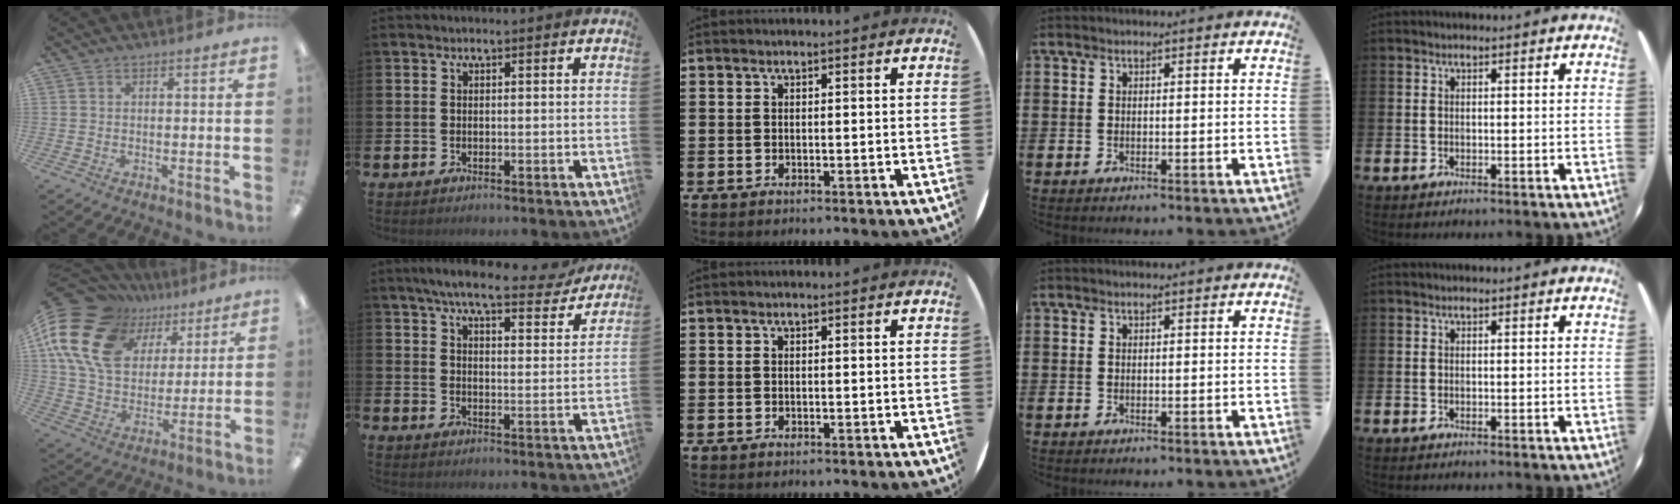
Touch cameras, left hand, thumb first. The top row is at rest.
{"thumb": {"total": 20.9, "force": [10.6, 13.9, 11.4], "torque": [-0.248, -0.053, 0.193]}, "index": {"total": 7.4, "force": [6.4, 1.3, 3.3], "torque": [-0.062, -0.036, 0.106]}}